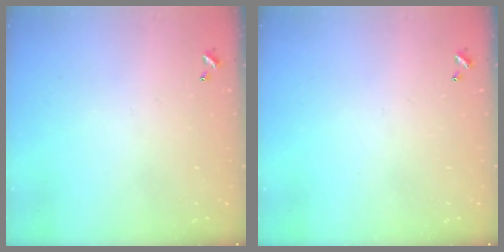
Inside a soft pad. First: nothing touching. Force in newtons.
{"total": 0.0}